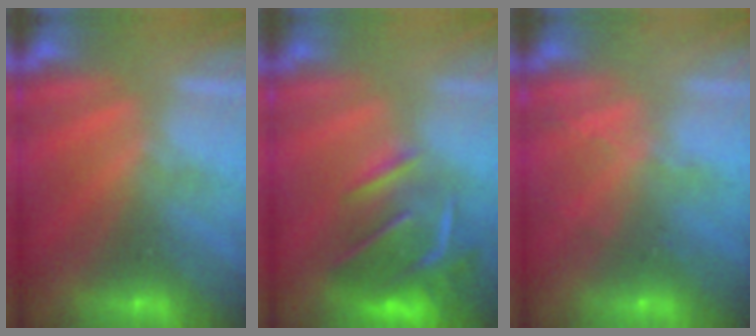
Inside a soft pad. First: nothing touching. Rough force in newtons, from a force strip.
{"total": 7.8}
{"total": 2.2}